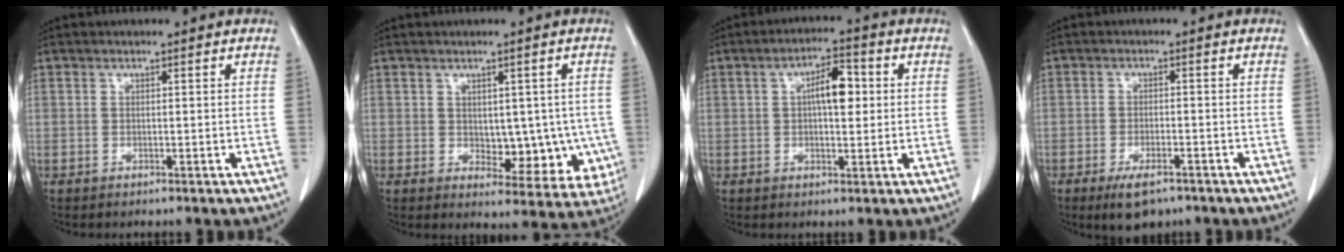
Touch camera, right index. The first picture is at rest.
{"total": 8.7, "force": [-0.8, 5.3, 6.9], "torque": [-0.064, 0.003, 0.005]}
{"total": 6.1, "force": [1.0, 2.3, 5.6], "torque": [-0.094, 0.014, 0.015]}
{"total": 5.4, "force": [-3.6, 1.9, 3.5], "torque": [-0.061, -0.006, -0.052]}